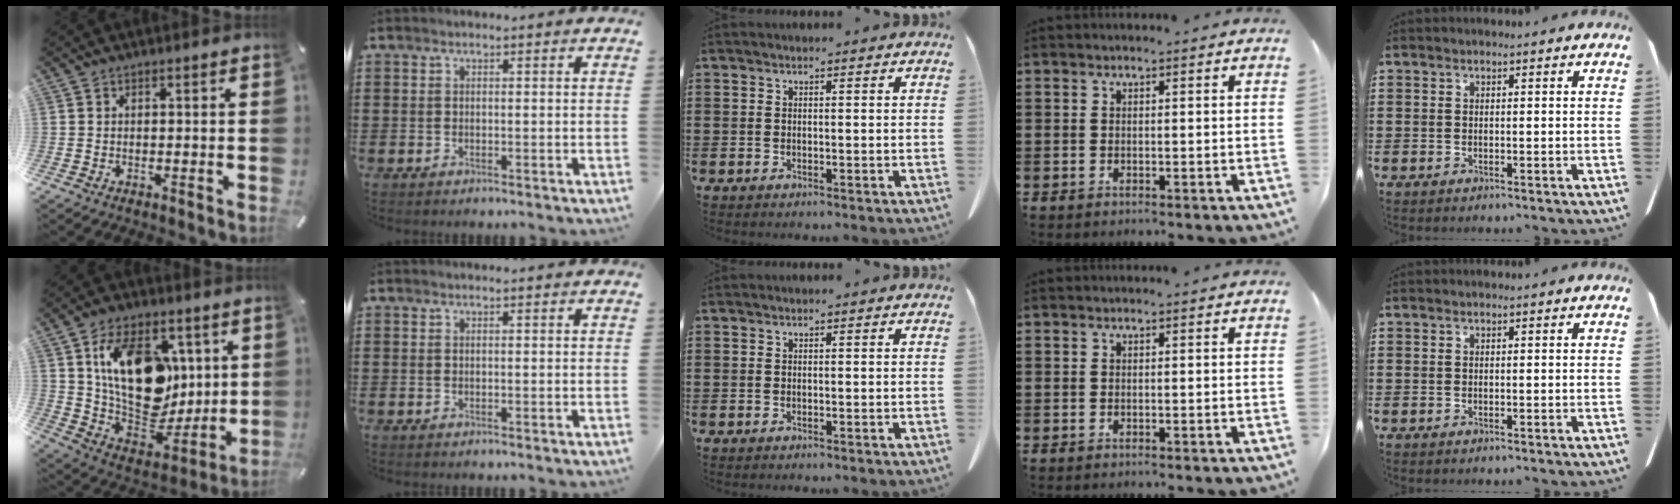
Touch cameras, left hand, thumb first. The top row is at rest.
{"thumb": {"total": 20.9, "force": [5.9, 14.0, 14.4], "torque": [-0.245, -0.029, 0.108]}}